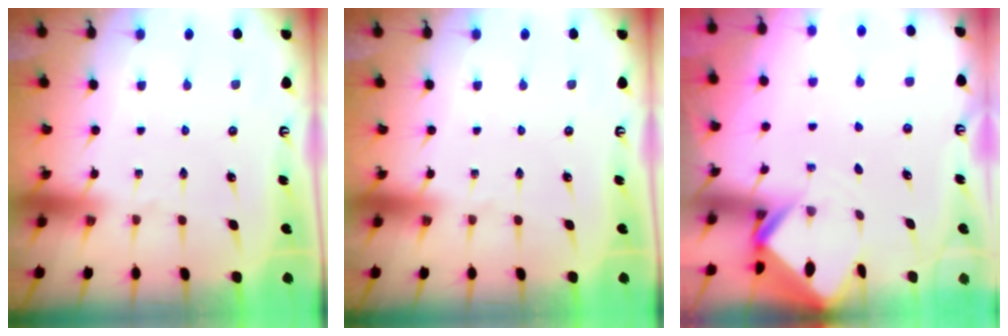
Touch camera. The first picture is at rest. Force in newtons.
{"total": 0.0}
{"total": 2.7, "press": 2.7, "slide": 0.2}